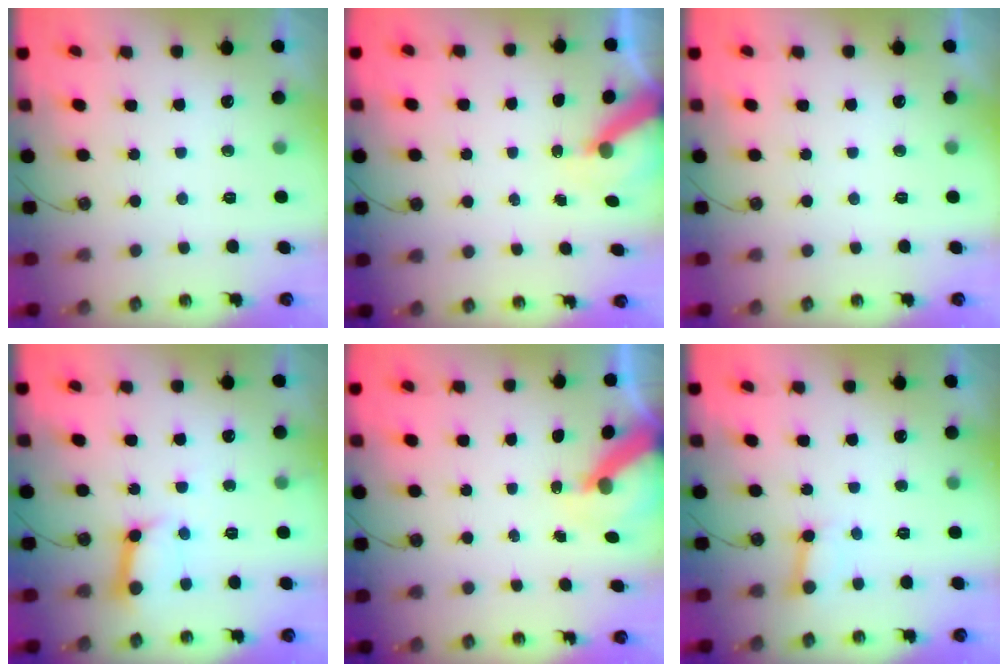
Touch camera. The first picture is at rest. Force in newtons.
{"total": 5.7, "press": 5.7, "slide": 0.7}
{"total": 0.0}
{"total": 11.3, "press": 11.2, "slide": 1.5}
{"total": 7.1, "press": 7.1, "slide": 0.9}
{"total": 3.0, "press": 3.0, "slide": 0.3}